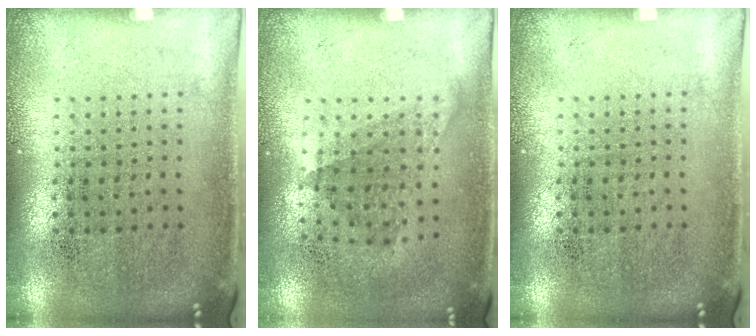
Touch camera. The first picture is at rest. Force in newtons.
{"total": 1.1, "press": 0.8, "slide": 0.7}
{"total": 0.0}